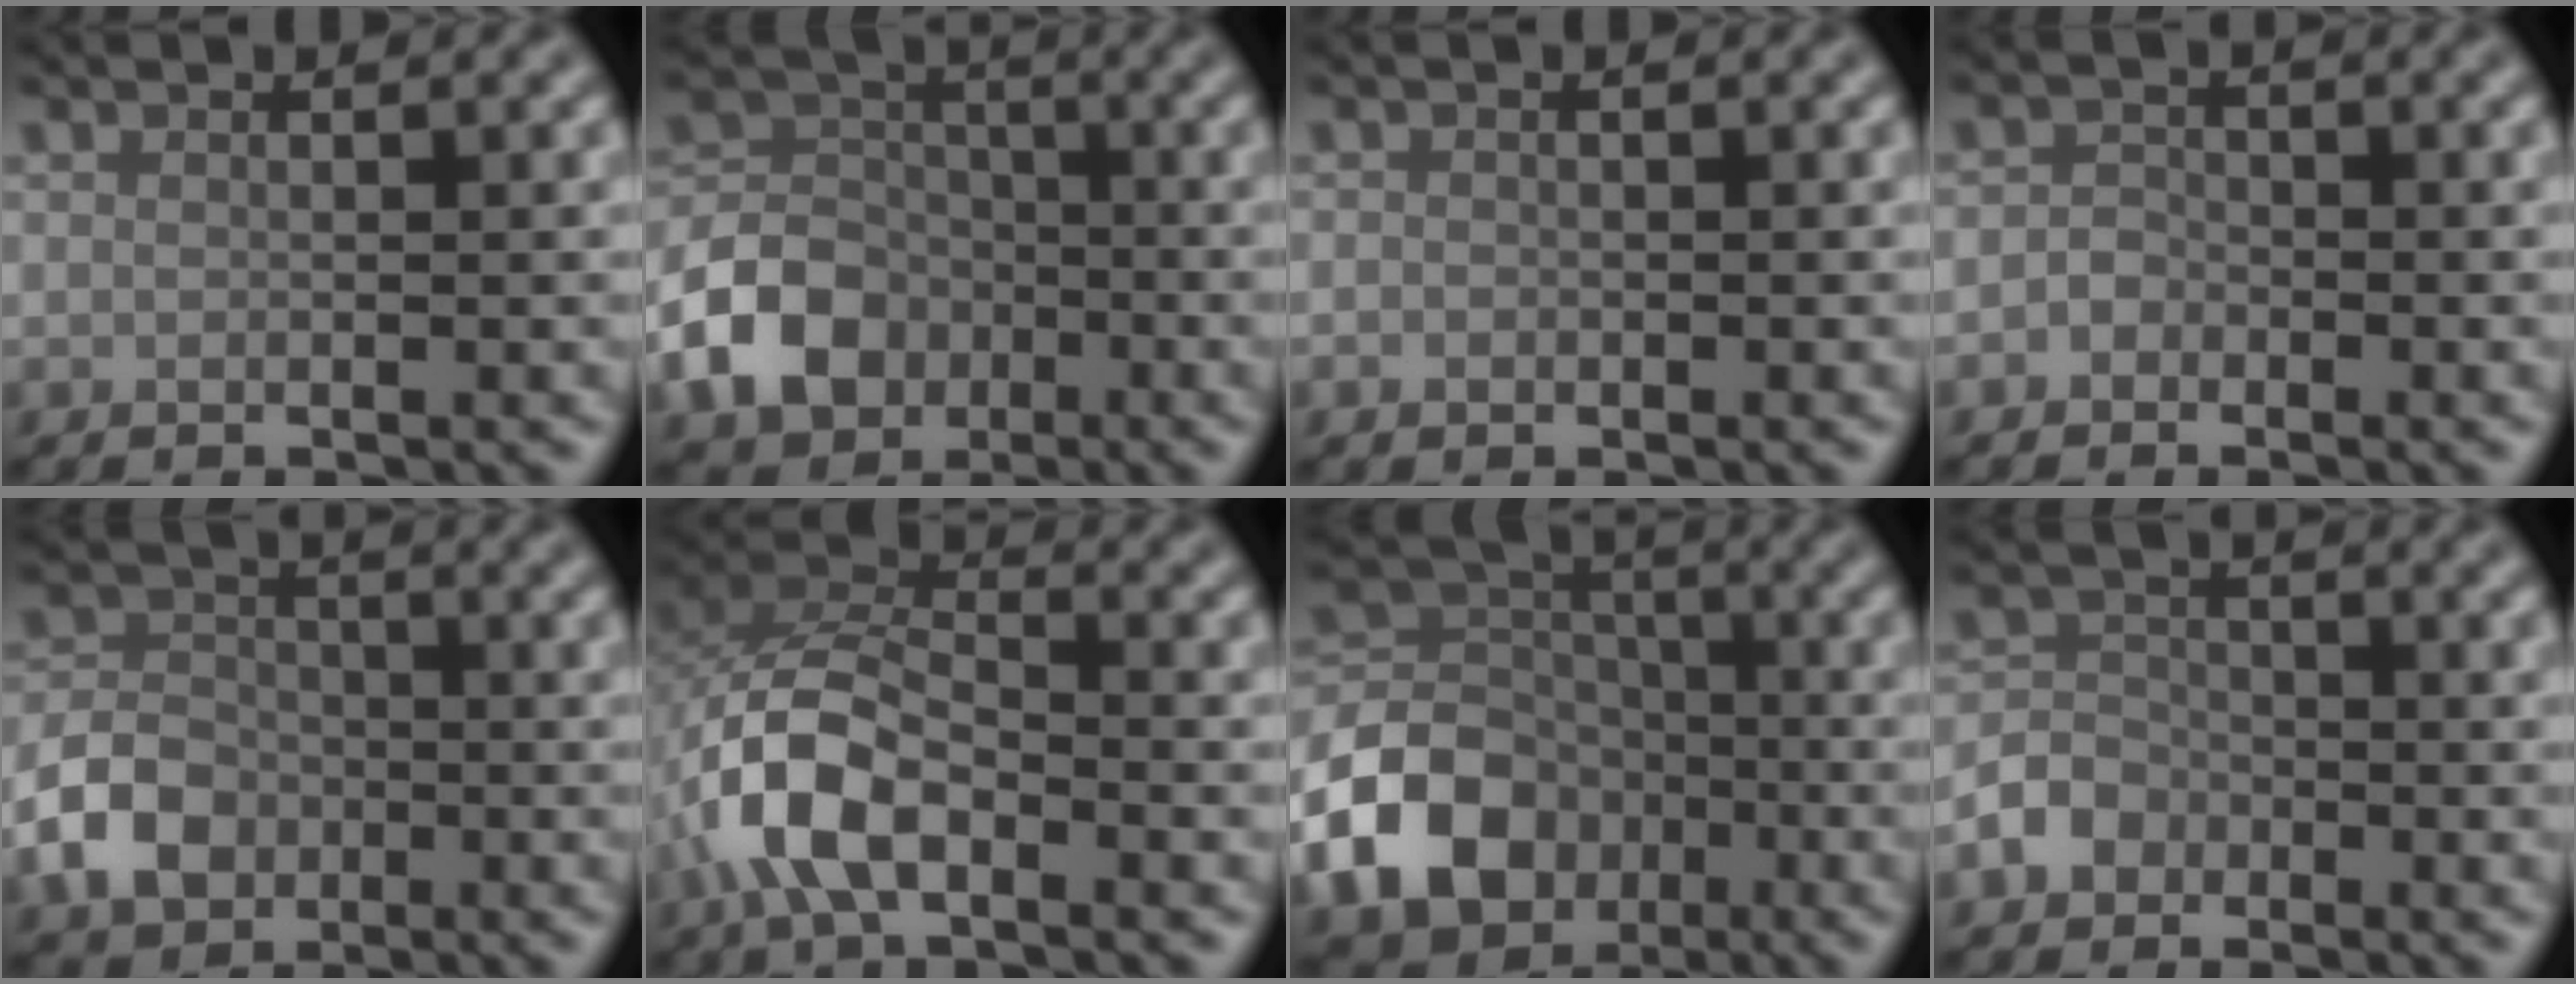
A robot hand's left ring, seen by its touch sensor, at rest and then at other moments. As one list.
[{"total": 6.7, "force": [-2.9, 5.2, 3.0], "torque": [-0.060, 0.000, -0.069]}, {"total": 0.7, "force": [-0.3, 0.6, 0.2], "torque": [0.000, -0.005, -0.007]}, {"total": 1.3, "force": [-0.7, 1.1, 0.3], "torque": [0.000, 0.003, -0.016]}, {"total": 4.6, "force": [-2.0, 3.5, 2.3], "torque": [-0.044, 0.000, -0.046]}, {"total": 7.1, "force": [-3.0, 3.7, 5.2], "torque": [-0.105, 0.007, -0.067]}, {"total": 12.2, "force": [-5.7, 9.4, 5.3], "torque": [-0.129, -0.016, -0.116]}, {"total": 3.1, "force": [-1.8, 2.3, 0.8], "torque": [-0.005, 0.001, -0.041]}]